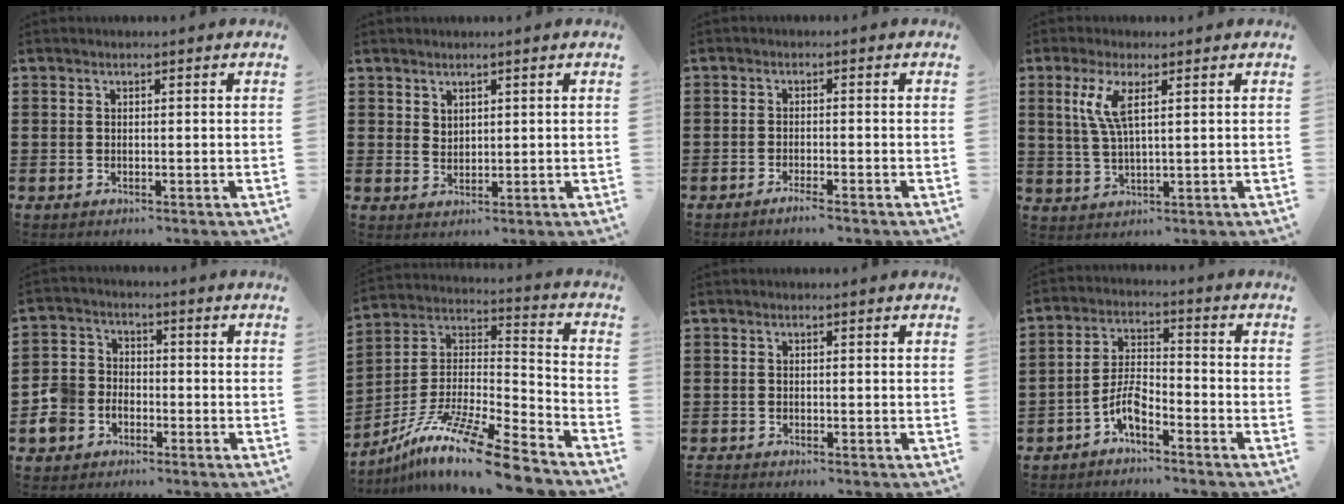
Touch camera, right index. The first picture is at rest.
{"total": 3.1, "force": [2.3, 2.0, 0.4], "torque": [-0.015, 0.006, 0.044]}
{"total": 1.8, "force": [-1.6, -0.3, 0.7], "torque": [-0.012, -0.005, -0.029]}
{"total": 5.4, "force": [2.0, 1.4, 4.9], "torque": [-0.110, 0.001, 0.030]}
{"total": 5.6, "force": [-3.1, 4.4, 1.7], "torque": [-0.081, 0.002, -0.072]}
{"total": 13.8, "force": [-10.8, 0.8, 8.5], "torque": [-0.153, 0.014, -0.205]}
{"total": 1.0, "force": [-1.0, -0.1, -0.1], "torque": [-0.001, -0.001, -0.020]}
{"total": 5.4, "force": [-3.7, 1.9, 3.4], "torque": [-0.089, 0.002, -0.078]}